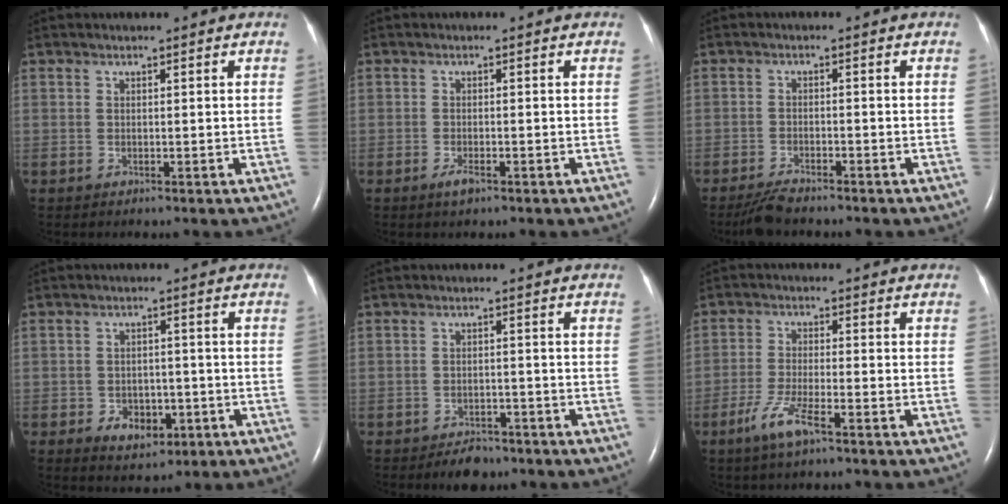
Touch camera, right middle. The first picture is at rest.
{"total": 1.7, "force": [-1.1, 0.4, 1.2], "torque": [-0.030, -0.003, -0.019]}
{"total": 3.9, "force": [-3.5, 0.6, 1.7], "torque": [-0.039, -0.013, -0.064]}
{"total": 5.2, "force": [-2.2, 3.5, 3.2], "torque": [-0.048, 0.007, -0.023]}
{"total": 3.7, "force": [-3.0, 1.7, 1.4], "torque": [-0.026, 0.001, -0.041]}
{"total": 5.4, "force": [-3.4, 0.6, 4.2], "torque": [-0.094, -0.008, -0.067]}